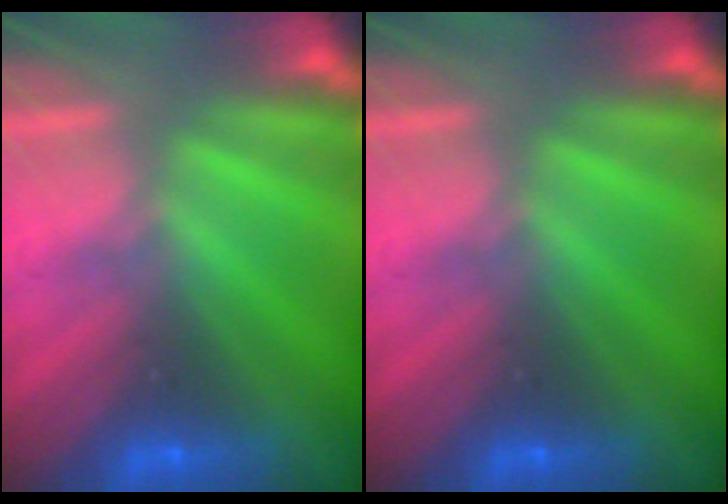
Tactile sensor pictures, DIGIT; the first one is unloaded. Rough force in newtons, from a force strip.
{"total": 0.0}